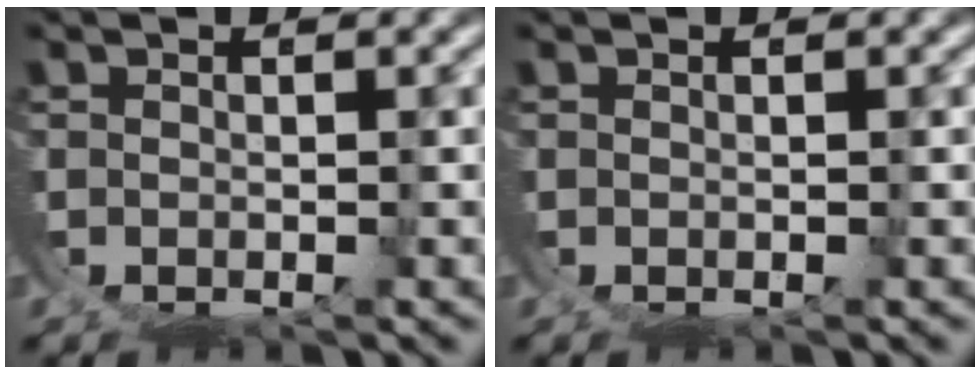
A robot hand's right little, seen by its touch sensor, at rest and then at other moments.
{"total": 0.0}